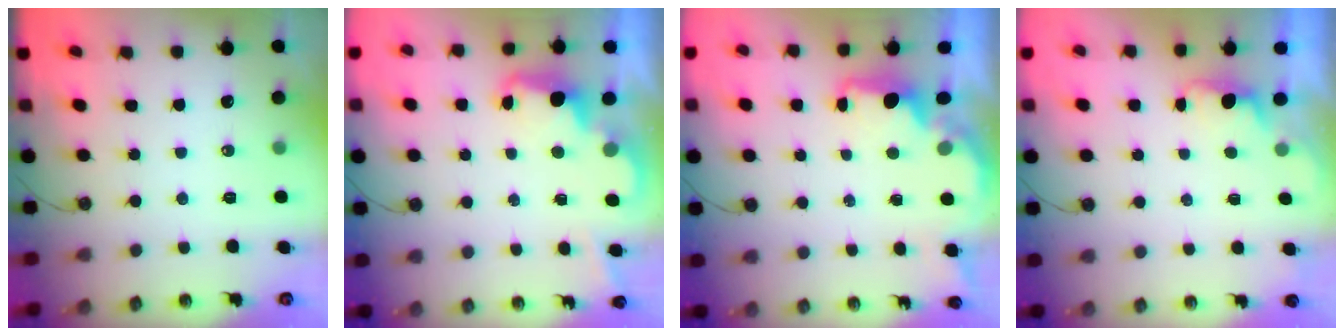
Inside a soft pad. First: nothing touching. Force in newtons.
{"total": 2.5, "press": 2.5, "slide": 0.6}
{"total": 1.8, "press": 1.7, "slide": 0.6}
{"total": 0.8, "press": 0.2, "slide": 0.7}